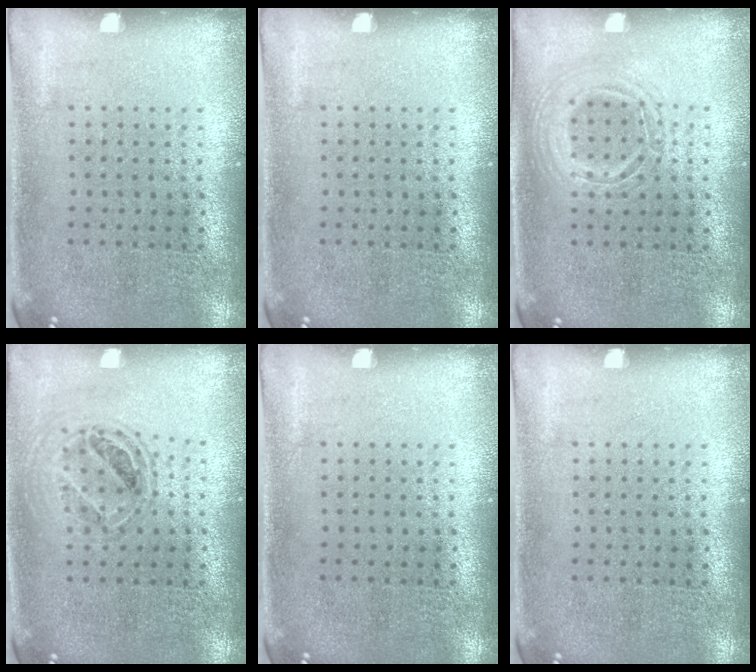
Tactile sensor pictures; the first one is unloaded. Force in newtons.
{"total": 0.0}
{"total": 1.1, "press": 1.1, "slide": 0.1}
{"total": 0.8, "press": 0.8, "slide": 0.2}
{"total": 0.0}
{"total": 0.0}